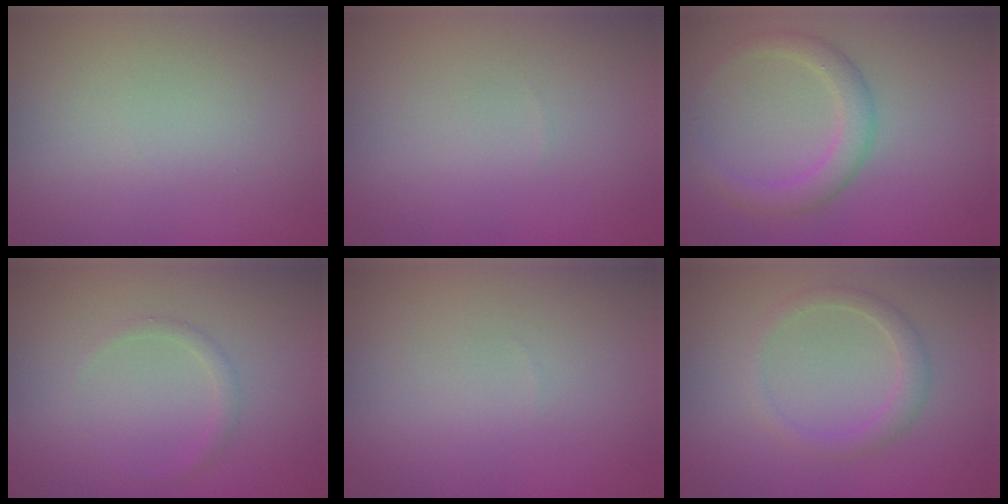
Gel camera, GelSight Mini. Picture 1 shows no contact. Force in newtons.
{"total": 0.0}
{"total": 2.8, "press": 2.8, "slide": 0.1}
{"total": 1.0, "press": 1.0, "slide": 0.0}
{"total": 0.0}
{"total": 2.0, "press": 2.0, "slide": 0.1}